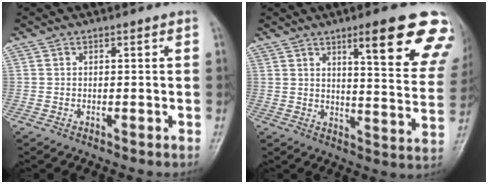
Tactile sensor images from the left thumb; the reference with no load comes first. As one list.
[{"total": 19.3, "force": [11.4, 4.0, 15.1], "torque": [-0.159, -0.047, 0.142]}]